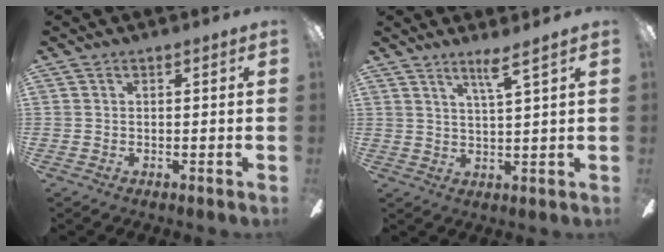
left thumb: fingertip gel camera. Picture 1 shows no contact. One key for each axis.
{"total": 4.8, "fx": 3.6, "fy": -0.3, "fz": 3.1, "tx": -0.063, "ty": -0.013, "tz": 0.058}